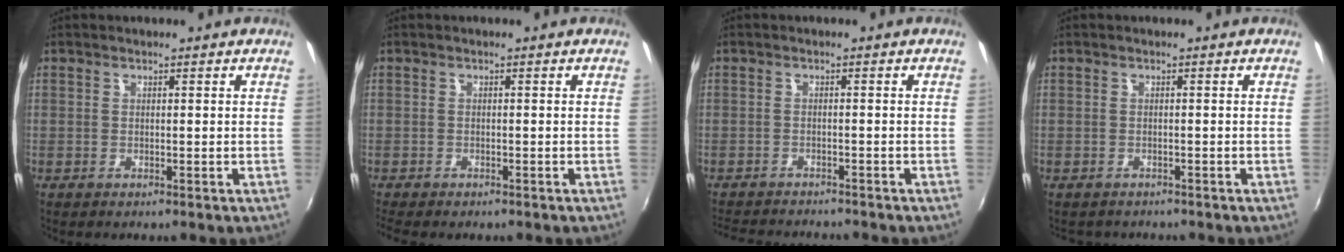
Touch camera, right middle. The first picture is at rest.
{"total": 3.2, "force": [-2.6, 1.1, 1.5], "torque": [-0.036, -0.019, -0.041]}
{"total": 7.9, "force": [-7.4, 1.5, 2.4], "torque": [-0.066, -0.013, -0.115]}
{"total": 1.7, "force": [-1.5, 0.8, 0.2], "torque": [-0.008, -0.007, -0.021]}